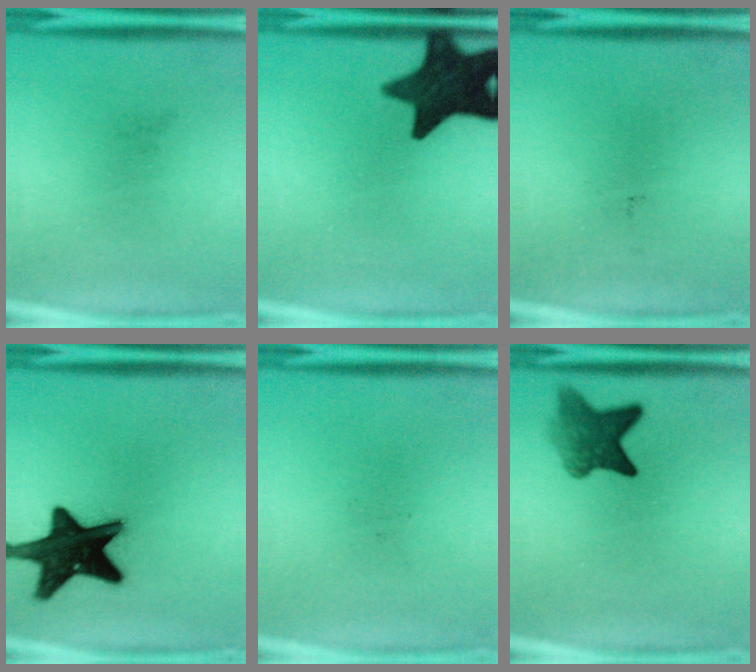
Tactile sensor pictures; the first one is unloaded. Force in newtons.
{"total": 14.9}
{"total": 0.0}
{"total": 18.6}
{"total": 0.0}
{"total": 6.2}